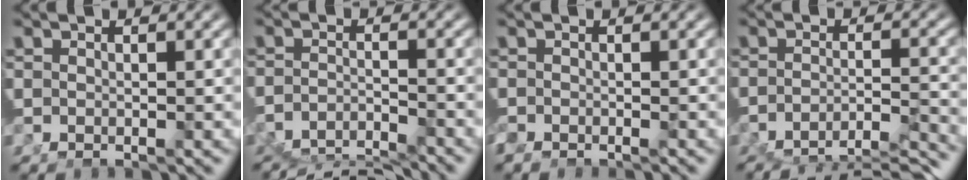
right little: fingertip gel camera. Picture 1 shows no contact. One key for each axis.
{"total": 8.5, "fx": -6.9, "fy": 3.9, "fz": 2.9, "tx": -0.049, "ty": -0.045, "tz": -0.094}
{"total": 1.4, "fx": -1.4, "fy": 0.3, "fz": 0.2, "tx": -0.007, "ty": -0.007, "tz": -0.020}
{"total": 10.9, "fx": -9.1, "fy": 4.9, "fz": 3.7, "tx": -0.058, "ty": -0.040, "tz": -0.132}